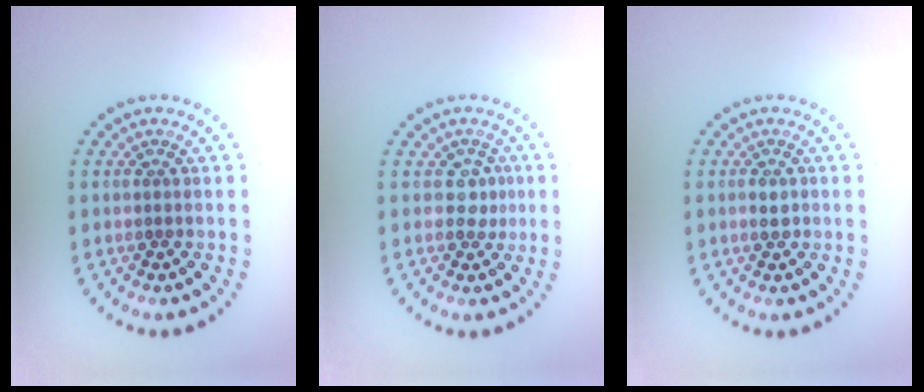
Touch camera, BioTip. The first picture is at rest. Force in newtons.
{"total": 1.4, "press": 1.2, "slide": 0.8}
{"total": 1.1, "press": 1.1, "slide": 0.1}